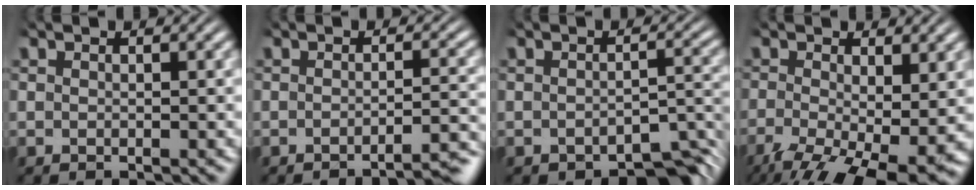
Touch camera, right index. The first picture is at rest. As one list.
[{"total": 5.3, "force": [-4.8, 0.7, 2.0], "torque": [-0.021, -0.012, -0.075]}, {"total": 4.3, "force": [-3.7, 1.2, 1.9], "torque": [-0.020, -0.007, -0.055]}, {"total": 9.3, "force": [-4.0, 4.6, 7.0], "torque": [-0.130, -0.072, -0.028]}]